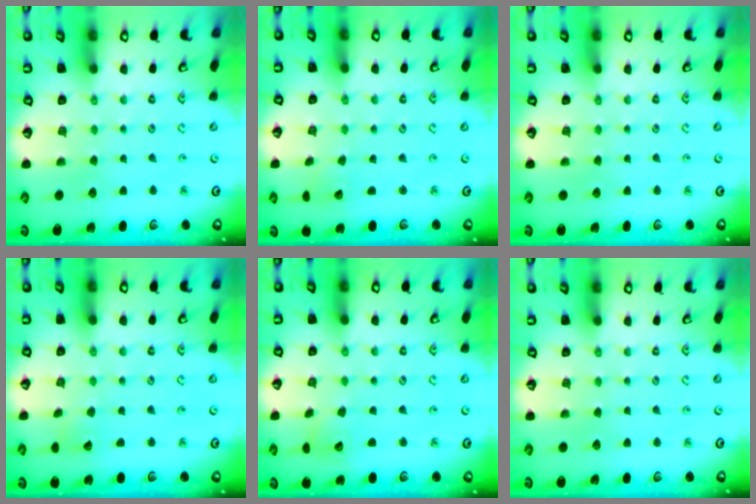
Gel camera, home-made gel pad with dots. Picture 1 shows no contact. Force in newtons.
{"total": 1.4, "press": 1.4, "slide": 0.0}
{"total": 0.0}
{"total": 2.7, "press": 2.7, "slide": 0.3}
{"total": 3.0, "press": 2.9, "slide": 0.4}
{"total": 0.0}